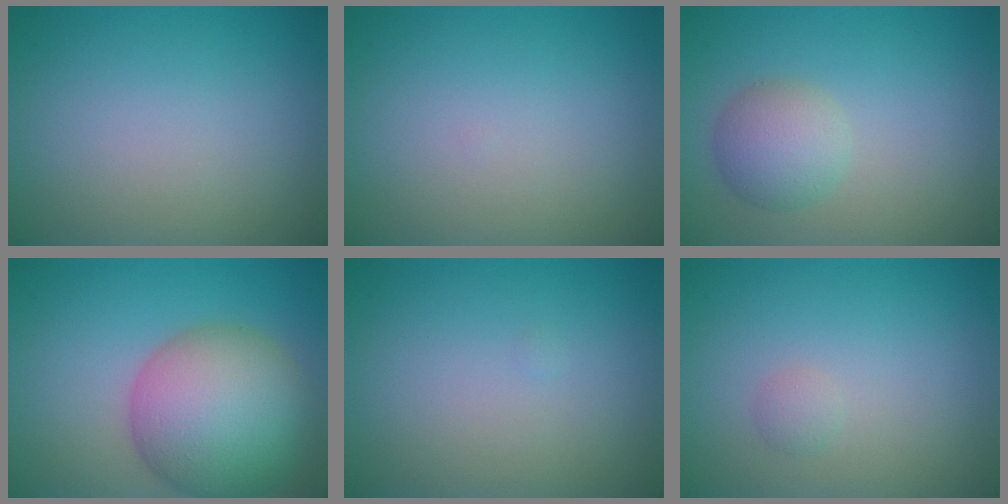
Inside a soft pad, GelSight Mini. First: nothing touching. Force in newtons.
{"total": 0.0}
{"total": 3.3, "press": 3.3, "slide": 0.1}
{"total": 10.7, "press": 10.7, "slide": 0.3}
{"total": 0.0}
{"total": 0.7, "press": 0.7, "slide": 0.0}